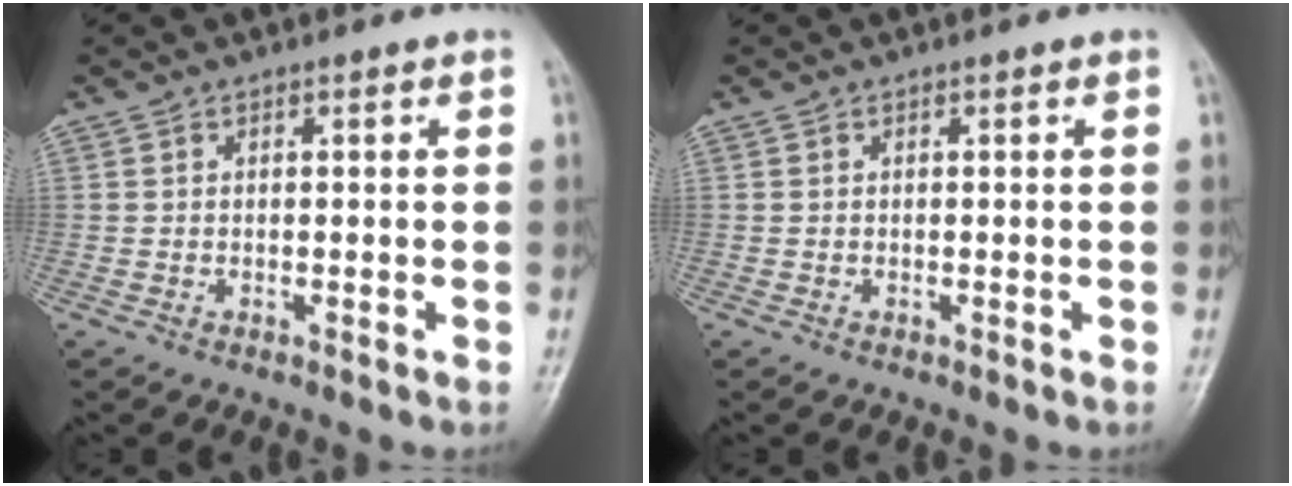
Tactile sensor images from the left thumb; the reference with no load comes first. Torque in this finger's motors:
{"motor_torque": [0.00, 0.00, -0.05, 0.06, 0.00]}